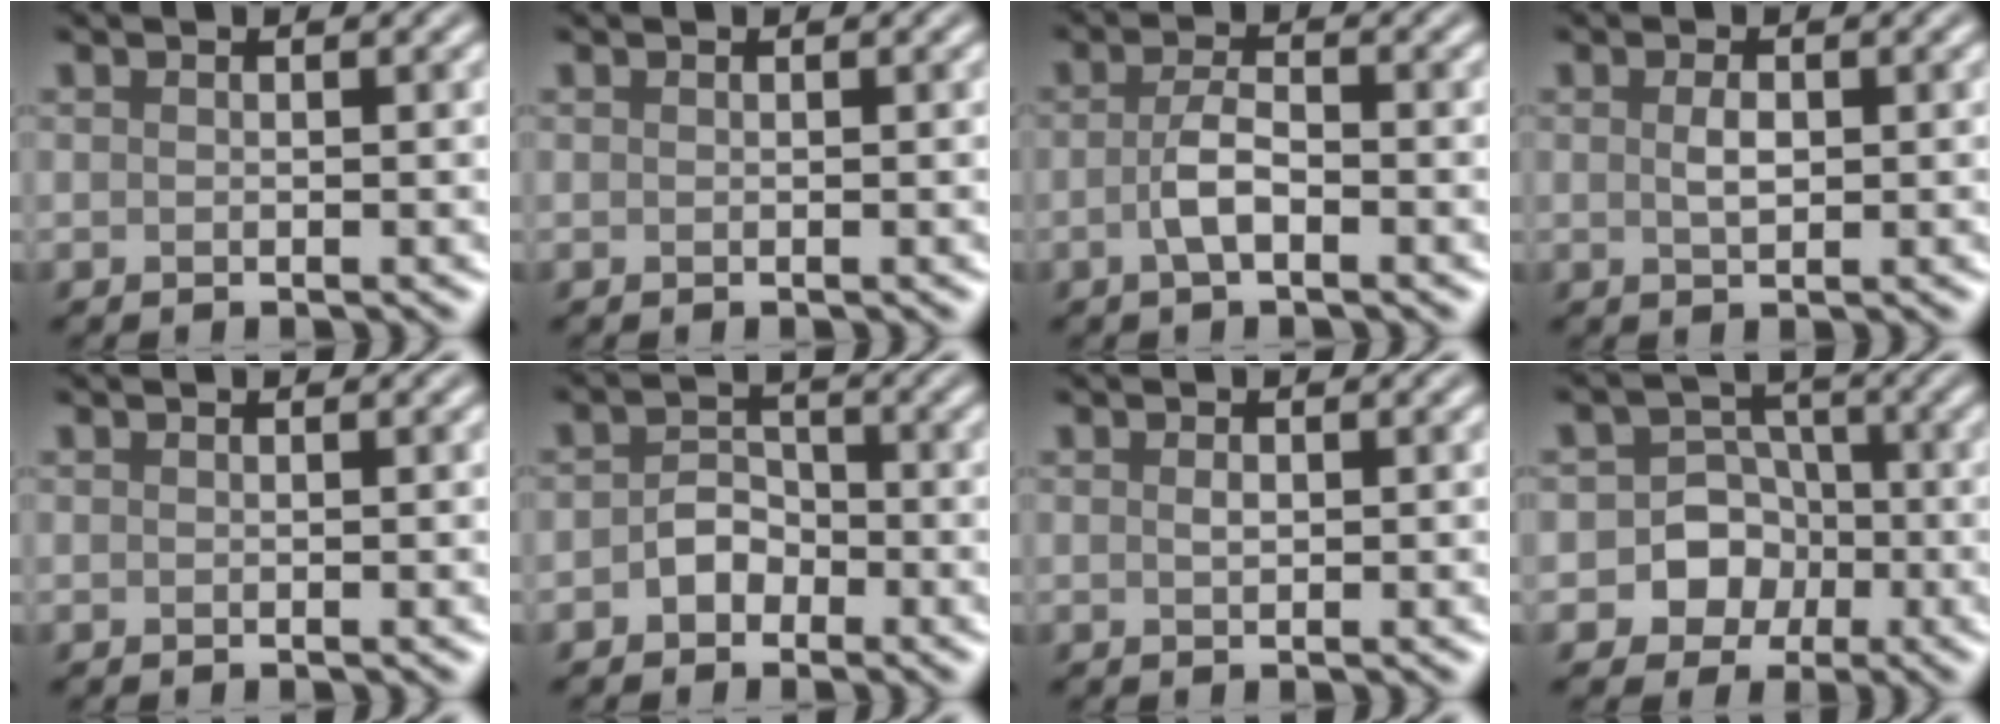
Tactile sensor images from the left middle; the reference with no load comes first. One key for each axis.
{"total": 0.0}
{"total": 2.6, "fx": -0.9, "fy": 0.9, "fz": 2.2, "tx": -0.046, "ty": 0.003, "tz": -0.022}
{"total": 1.6, "fx": 0.2, "fy": 0.8, "fz": 1.3, "tx": -0.030, "ty": 0.000, "tz": 0.005}
{"total": 0.0}
{"total": 2.4, "fx": -1.1, "fy": 1.9, "fz": 1.1, "tx": -0.018, "ty": 0.006, "tz": -0.024}
{"total": 0.7, "fx": 0.1, "fy": 0.4, "fz": 0.6, "tx": -0.013, "ty": 0.000, "tz": 0.002}
{"total": 5.8, "fx": -1.6, "fy": 5.3, "fz": 1.5, "tx": 0.007, "ty": 0.018, "tz": -0.045}